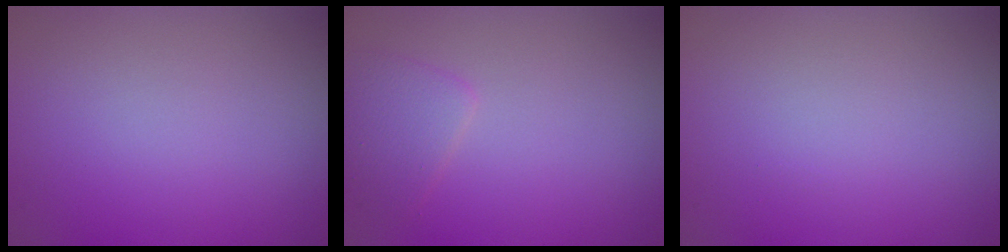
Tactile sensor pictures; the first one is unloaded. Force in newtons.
{"total": 1.9, "press": 1.9, "slide": 0.1}
{"total": 0.0}